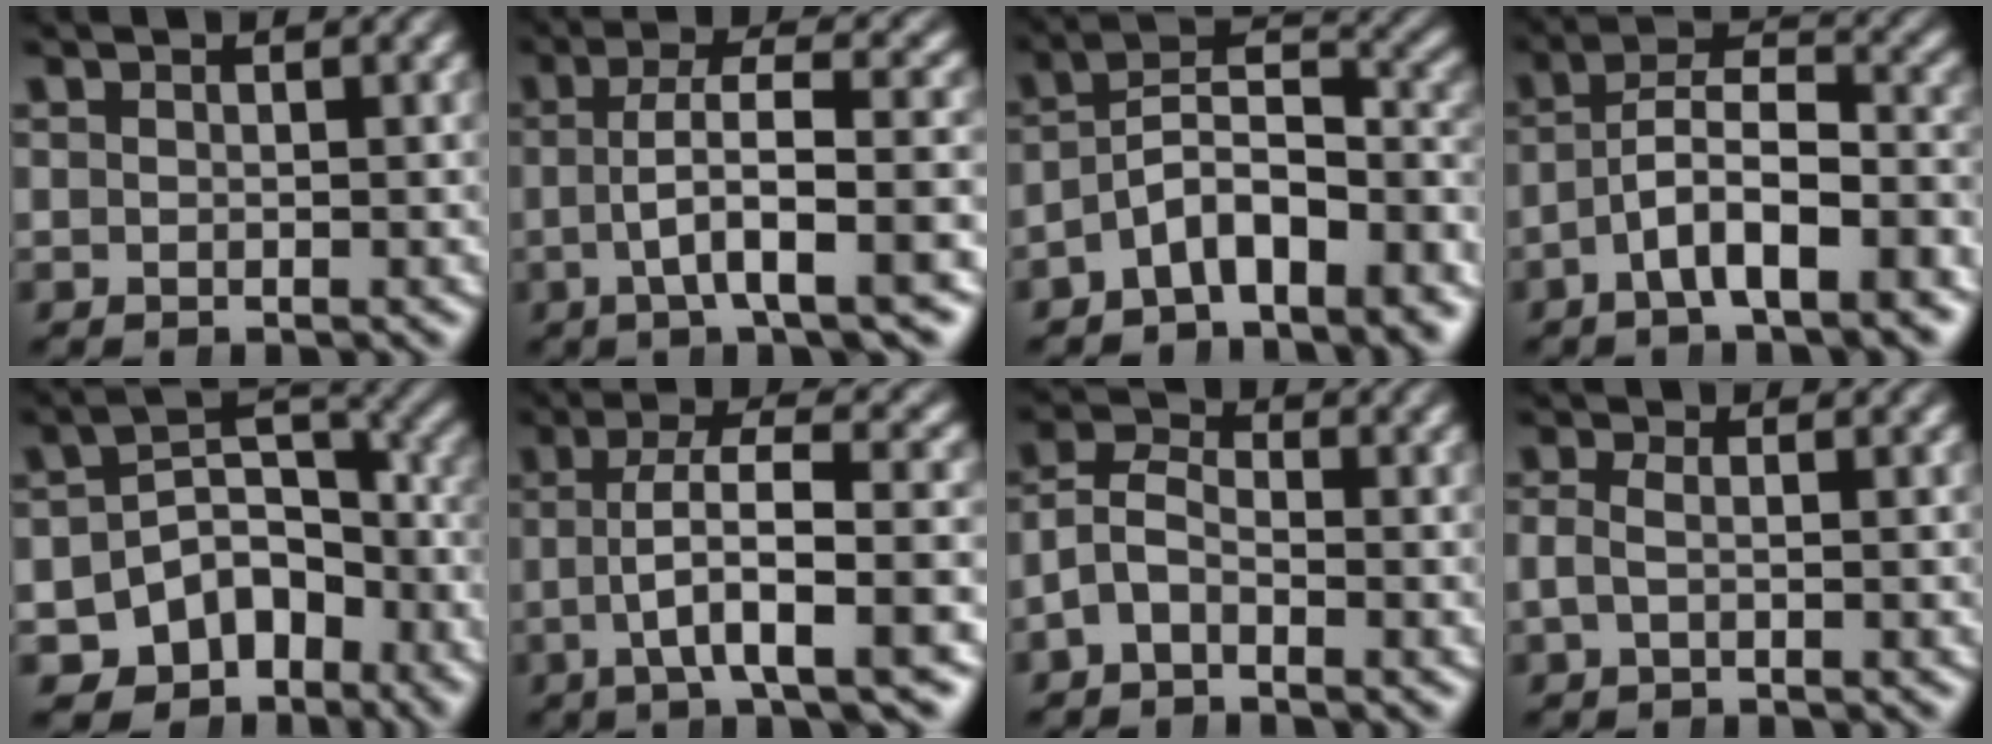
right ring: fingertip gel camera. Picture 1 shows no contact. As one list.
[{"total": 5.7, "force": [-0.9, 1.2, 5.5], "torque": [-0.092, 0.002, -0.011]}, {"total": 9.4, "force": [-4.4, 5.9, 5.8], "torque": [-0.092, -0.025, -0.063]}, {"total": 5.4, "force": [-1.6, 2.4, 4.6], "torque": [-0.073, -0.005, -0.024]}, {"total": 13.4, "force": [-5.6, 10.5, 6.2], "torque": [-0.126, -0.050, -0.078]}, {"total": 6.3, "force": [-0.7, 1.5, 6.0], "torque": [-0.105, -0.003, -0.007]}, {"total": 5.1, "force": [-0.9, 4.3, 2.6], "torque": [-0.055, -0.011, -0.024]}, {"total": 1.4, "force": [-0.4, 0.5, 1.2], "torque": [-0.036, -0.006, -0.004]}]